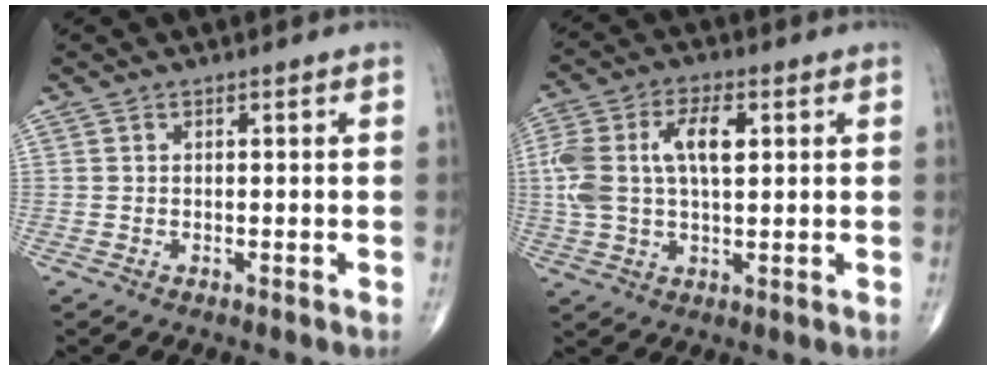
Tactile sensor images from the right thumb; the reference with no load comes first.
{"total": 12.6, "force": [2.2, 6.4, 10.6], "torque": [-0.225, 0.019, 0.044]}